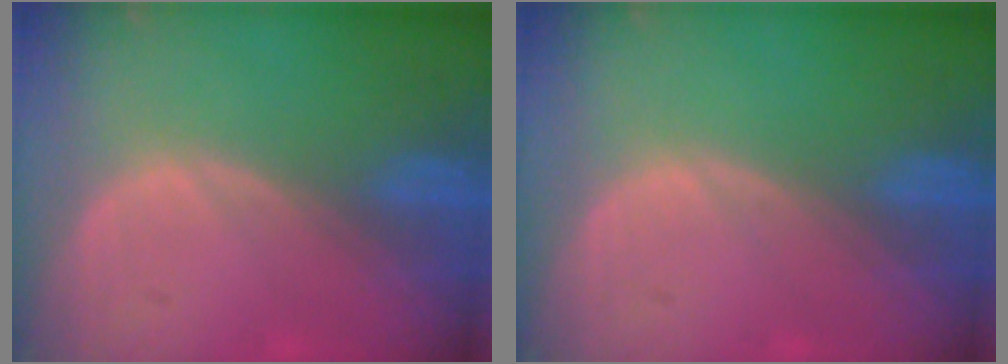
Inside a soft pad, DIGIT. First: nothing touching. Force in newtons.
{"total": 0.0}